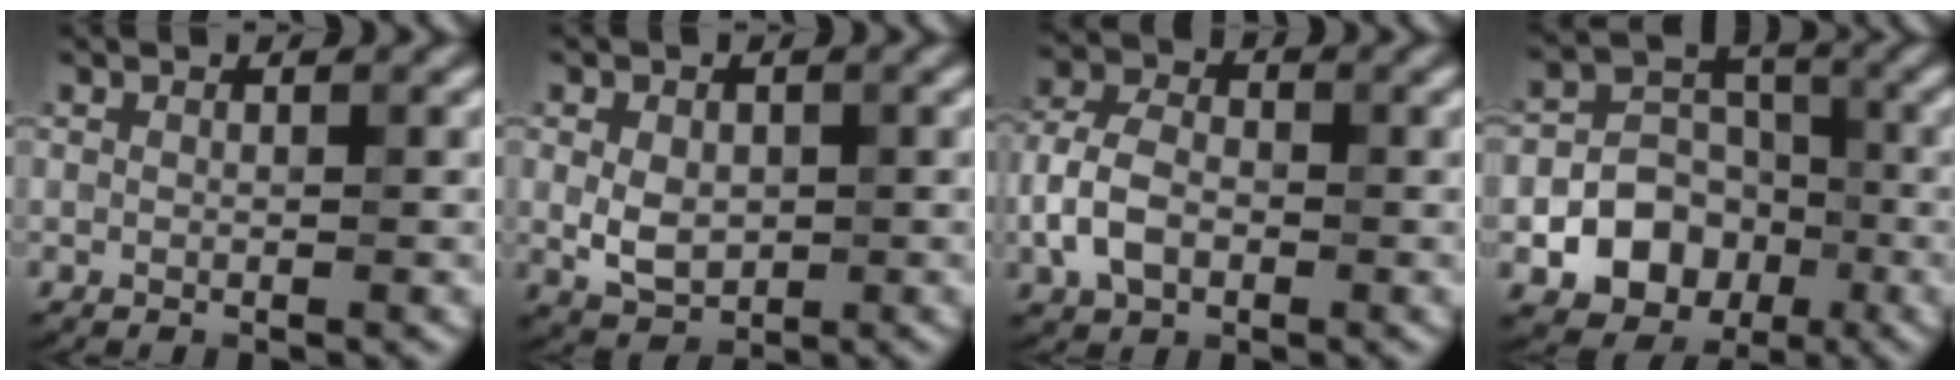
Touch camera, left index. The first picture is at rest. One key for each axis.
{"total": 3.6, "fx": -0.1, "fy": 2.5, "fz": 2.6, "tx": -0.051, "ty": 0.000, "tz": 0.001}
{"total": 4.5, "fx": -1.5, "fy": 2.9, "fz": 3.1, "tx": -0.071, "ty": 0.009, "tz": -0.033}
{"total": 8.3, "fx": -2.9, "fy": 7.0, "fz": 3.5, "tx": -0.028, "ty": 0.003, "tz": -0.077}